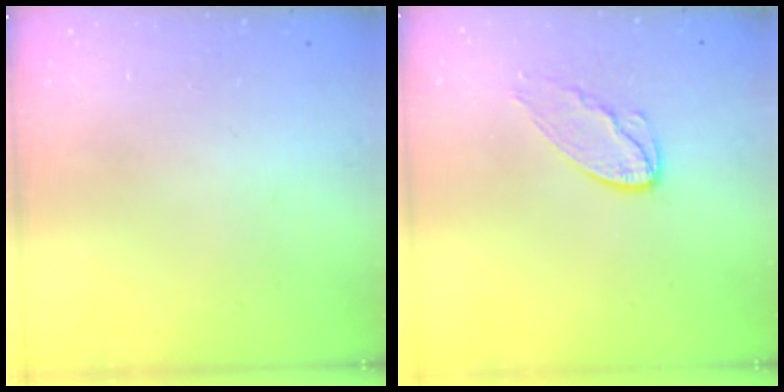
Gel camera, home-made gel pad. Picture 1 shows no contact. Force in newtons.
{"total": 7.6, "press": 7.6, "slide": 0.3}